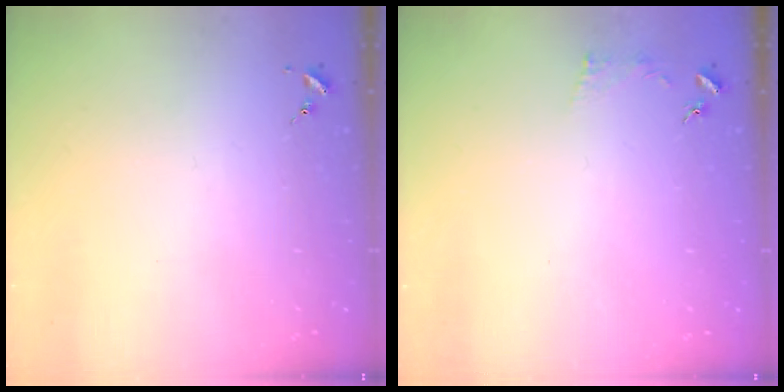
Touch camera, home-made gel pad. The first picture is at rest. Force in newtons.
{"total": 3.4, "press": 3.3, "slide": 0.5}